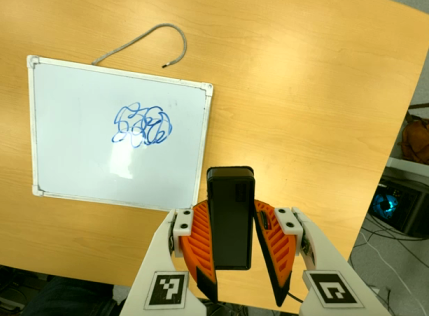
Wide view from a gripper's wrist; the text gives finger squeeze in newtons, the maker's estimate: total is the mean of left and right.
{"total": 6.2, "left": 5.6, "right": 6.9}